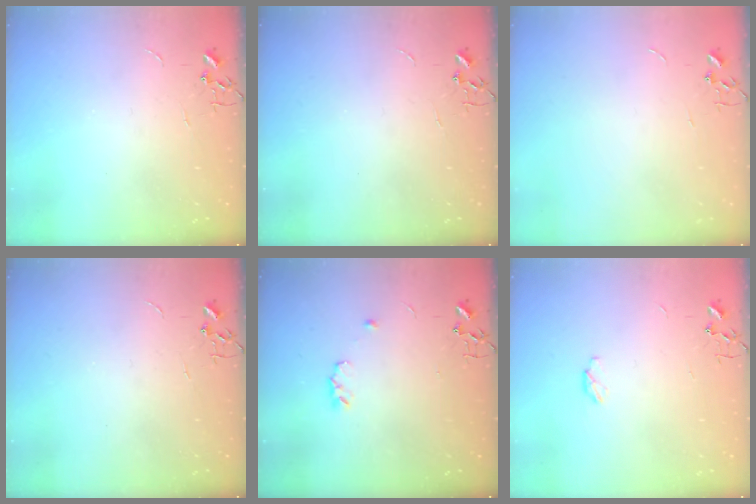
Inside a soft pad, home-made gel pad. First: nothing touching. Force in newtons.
{"total": 0.0}
{"total": 0.0}
{"total": 0.0}
{"total": 5.0, "press": 5.0, "slide": 0.8}
{"total": 3.8, "press": 3.8, "slide": 0.6}